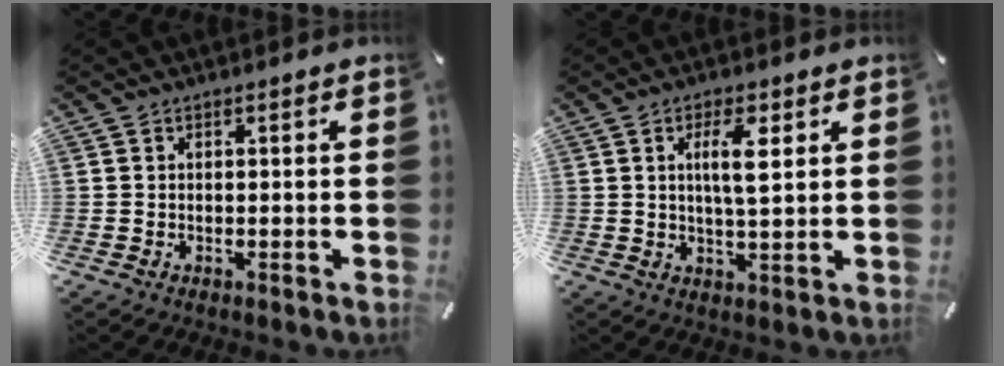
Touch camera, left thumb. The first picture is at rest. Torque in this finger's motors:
{"motor_torque": [0.37, -0.04, 0.29, 0.22, 0.19]}